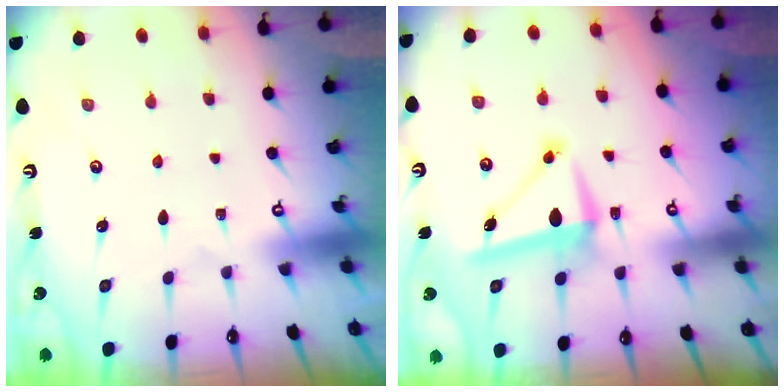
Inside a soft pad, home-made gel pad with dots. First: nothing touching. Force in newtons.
{"total": 8.0, "press": 7.7, "slide": 2.2}